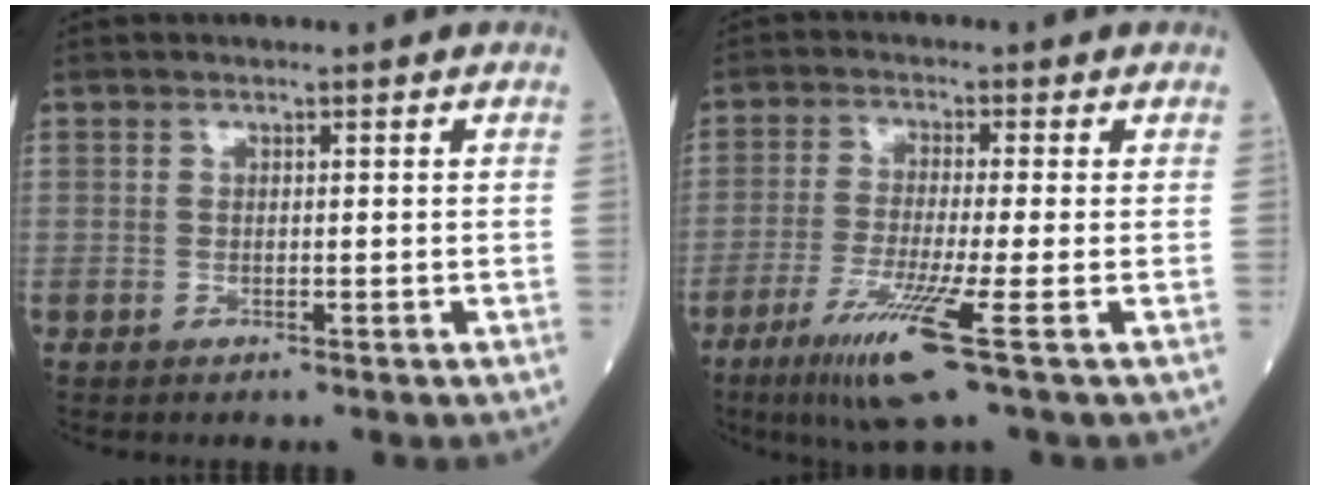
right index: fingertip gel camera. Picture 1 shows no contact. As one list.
[{"total": 9.1, "force": [-4.4, -0.9, 8.0], "torque": [-0.155, -0.032, -0.084]}]